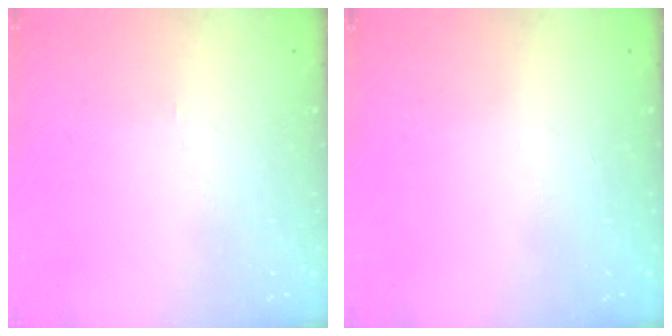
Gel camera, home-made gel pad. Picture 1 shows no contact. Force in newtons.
{"total": 0.0}